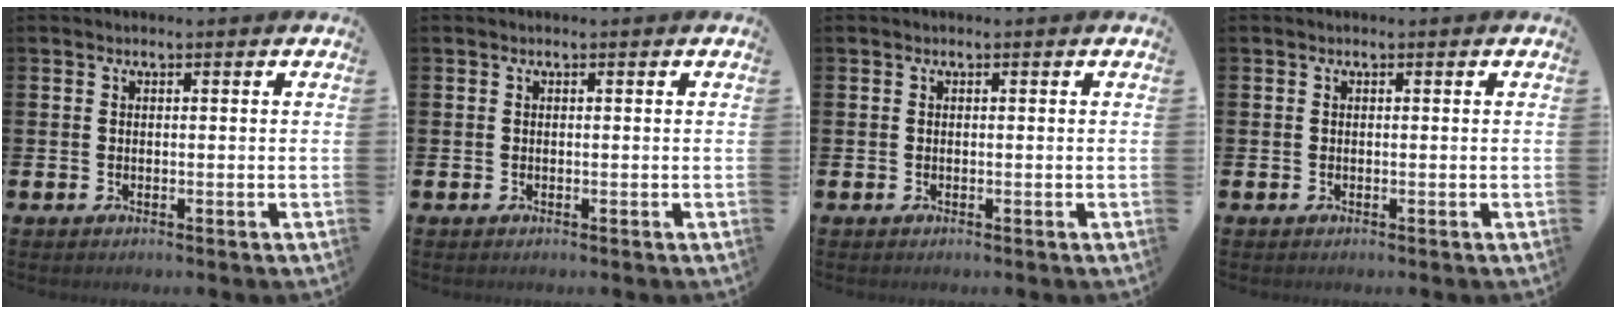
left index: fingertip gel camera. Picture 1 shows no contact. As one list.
[{"total": 0.0}, {"total": 0.0}, {"total": 0.0}]